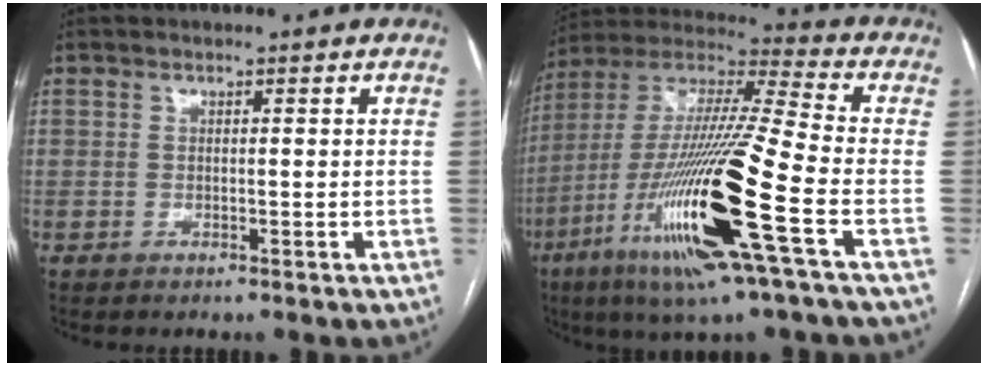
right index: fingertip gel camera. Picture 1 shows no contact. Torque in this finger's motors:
{"motor_torque": [2.14, 0.00, 0.80, 0.21]}